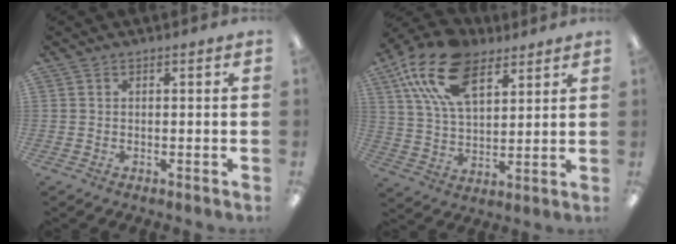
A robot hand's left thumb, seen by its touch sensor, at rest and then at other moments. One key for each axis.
{"total": 17.9, "fx": 10.1, "fy": 9.5, "fz": 11.3, "tx": -0.240, "ty": -0.025, "tz": 0.179}